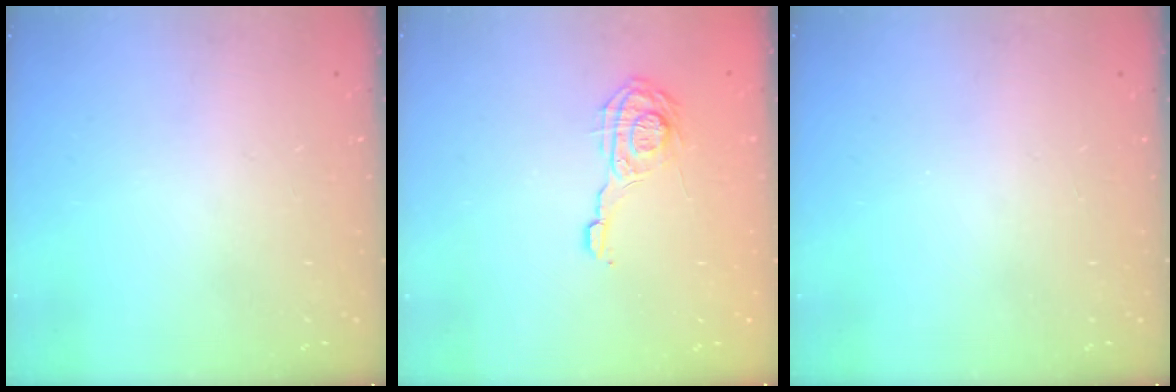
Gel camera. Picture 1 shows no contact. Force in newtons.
{"total": 10.3, "press": 10.3, "slide": 0.8}
{"total": 0.0}